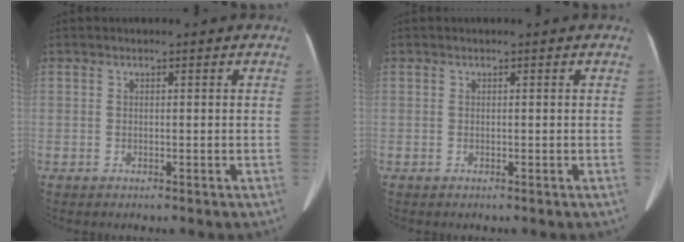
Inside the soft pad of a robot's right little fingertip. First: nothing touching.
{"total": 0.0}